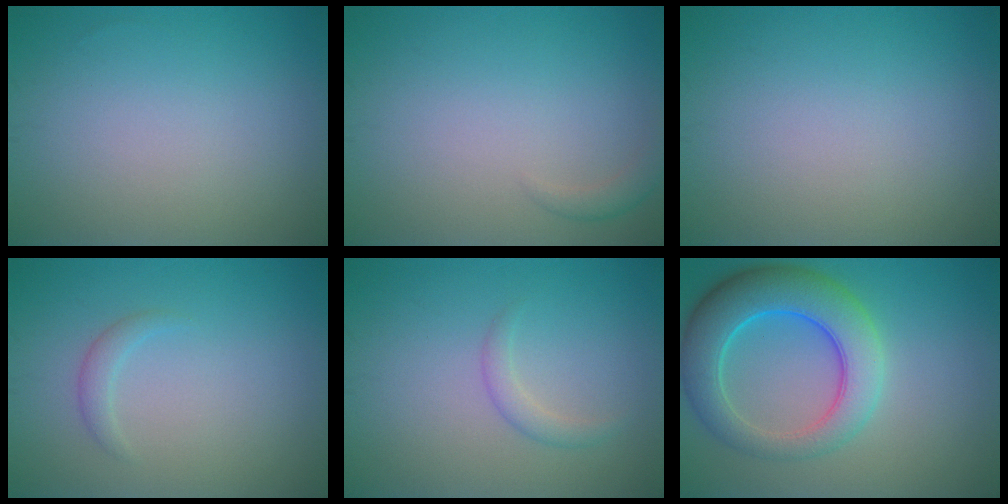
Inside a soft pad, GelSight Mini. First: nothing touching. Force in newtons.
{"total": 1.1, "press": 1.1, "slide": 0.1}
{"total": 0.0}
{"total": 1.2, "press": 1.2, "slide": 0.1}
{"total": 1.4, "press": 1.4, "slide": 0.0}
{"total": 7.9, "press": 7.9, "slide": 0.3}